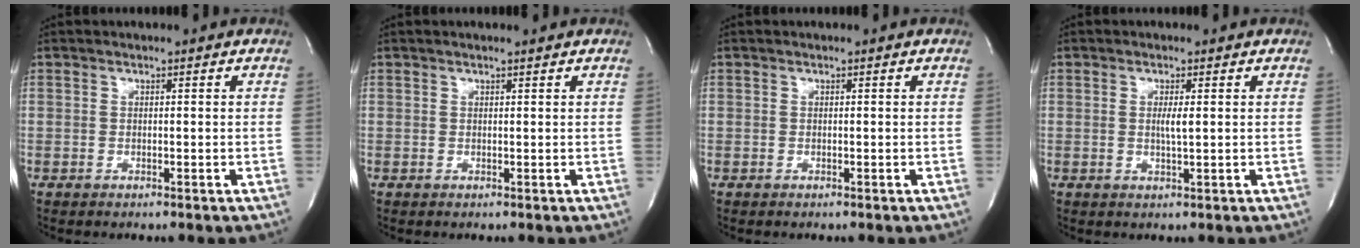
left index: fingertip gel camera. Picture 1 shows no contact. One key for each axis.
{"total": 0.9, "fx": 0.8, "fy": -0.1, "fz": 0.5, "tx": -0.011, "ty": 0.003, "tz": 0.014}
{"total": 0.0}
{"total": 2.0, "fx": 0.2, "fy": 0.0, "fz": 2.0, "tx": -0.041, "ty": -0.003, "tz": 0.002}